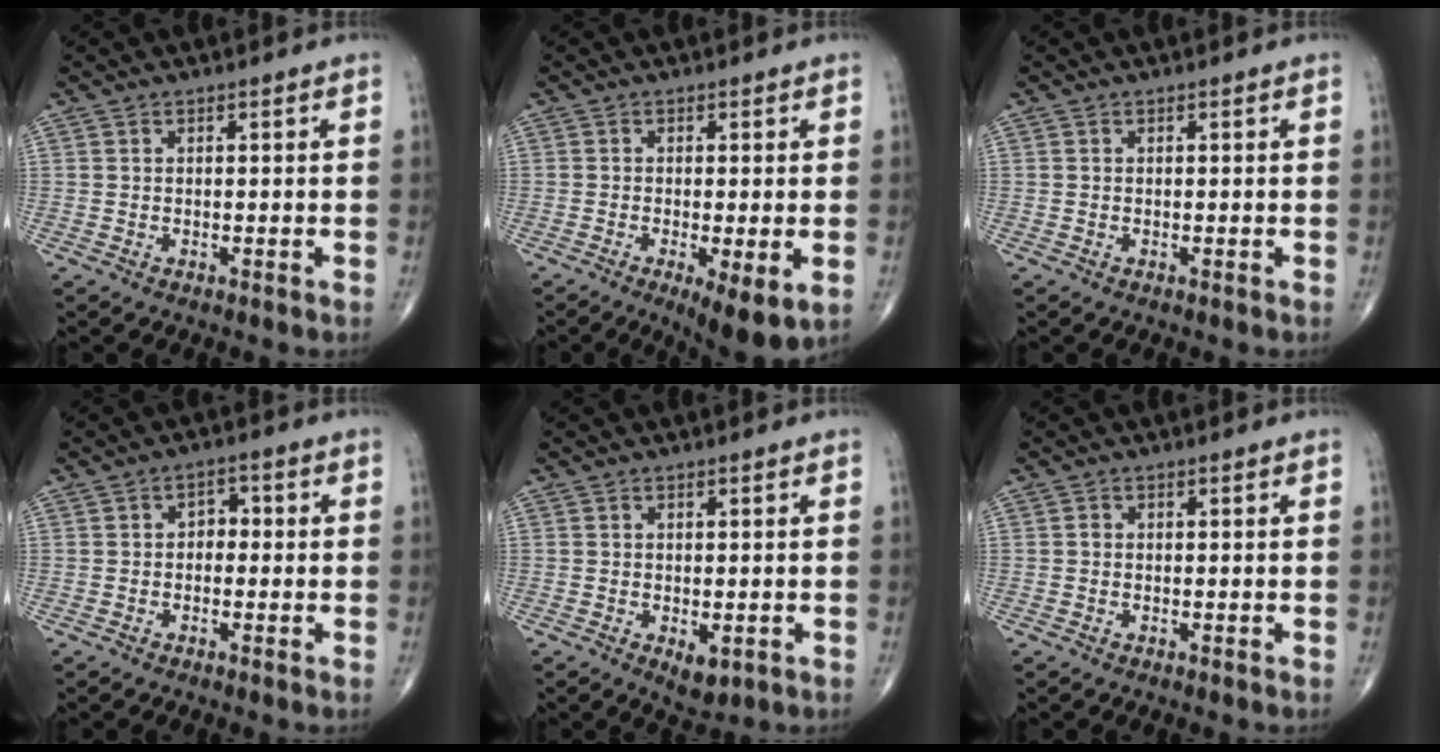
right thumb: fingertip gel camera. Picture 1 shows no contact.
{"total": 7.8, "force": [-2.5, 2.0, 7.1], "torque": [-0.110, -0.019, -0.038]}
{"total": 0.0}
{"total": 3.0, "force": [-0.1, 2.2, 2.1], "torque": [-0.011, 0.014, -0.009]}
{"total": 3.5, "force": [-1.0, 1.8, 2.8], "torque": [-0.035, -0.006, -0.007]}
{"total": 0.5, "force": [-0.1, 0.4, 0.2], "torque": [-0.003, 0.001, -0.005]}